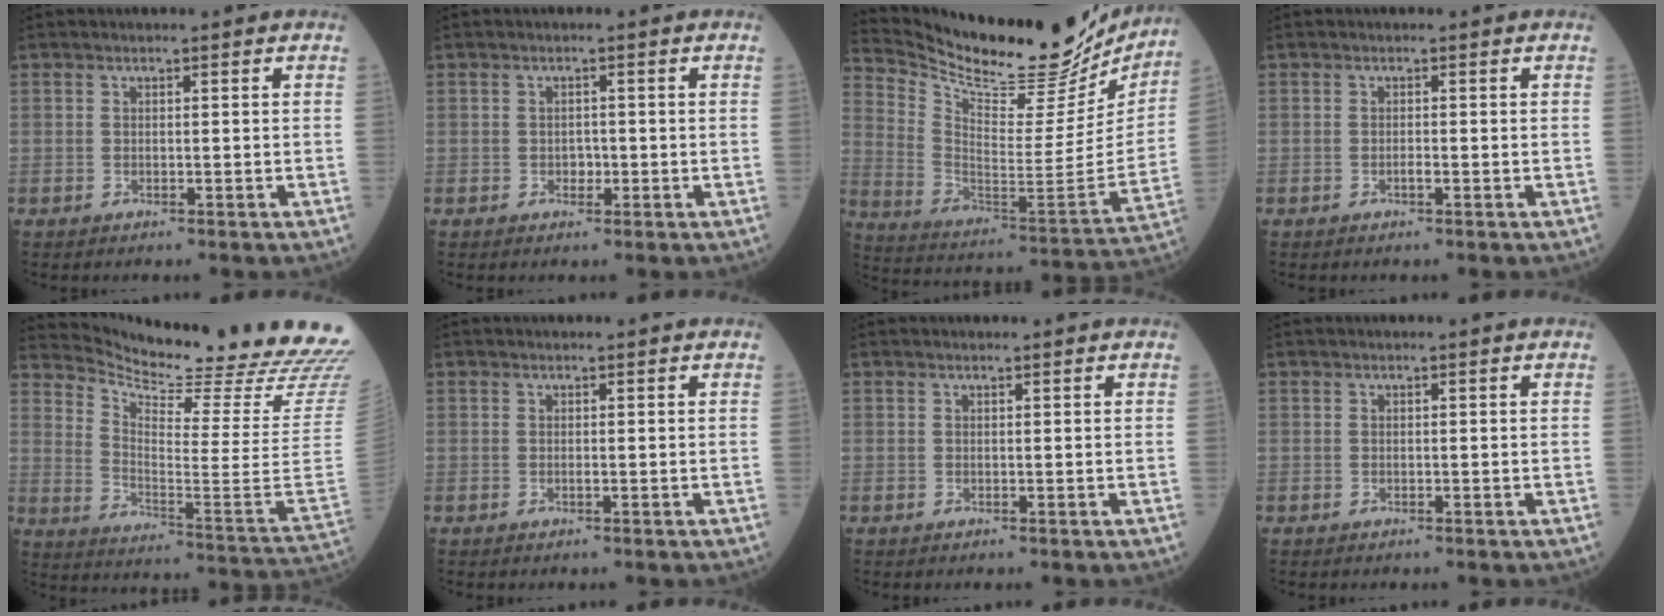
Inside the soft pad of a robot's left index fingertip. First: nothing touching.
{"total": 1.7, "force": [-1.4, 0.9, 0.5], "torque": [-0.006, -0.003, -0.020]}
{"total": 24.4, "force": [22.3, 5.3, 8.3], "torque": [-0.148, -0.074, 0.323]}
{"total": 1.3, "force": [-1.3, 0.0, 0.2], "torque": [-0.006, -0.006, -0.020]}
{"total": 25.5, "force": [24.0, 0.5, 8.7], "torque": [-0.149, -0.140, 0.309]}
{"total": 1.0, "force": [-1.0, 0.0, 0.0], "torque": [-0.003, -0.007, -0.016]}
{"total": 0.6, "force": [-0.6, 0.0, -0.2], "torque": [-0.001, -0.005, -0.008]}
{"total": 0.0}